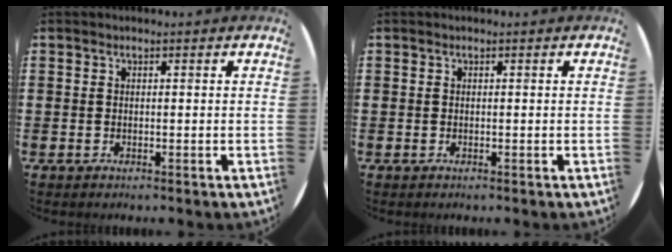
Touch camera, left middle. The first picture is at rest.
{"total": 0.0}